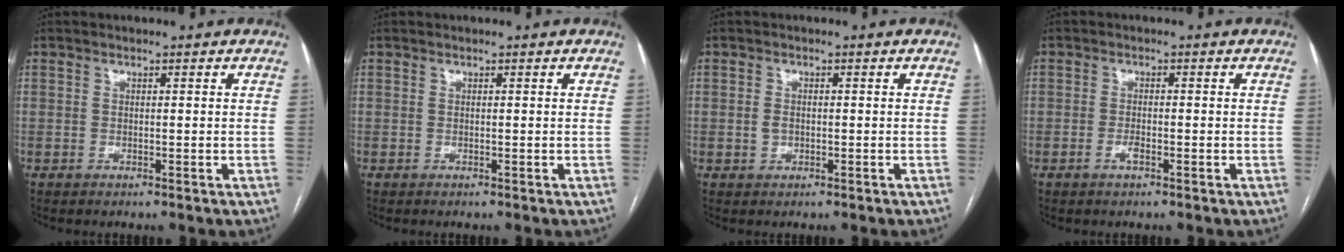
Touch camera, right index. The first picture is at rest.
{"total": 0.0}
{"total": 1.4, "force": [-0.3, 1.1, 0.9], "torque": [-0.018, 0.002, -0.003]}
{"total": 1.6, "force": [-0.9, 0.3, 1.3], "torque": [-0.027, 0.000, -0.017]}